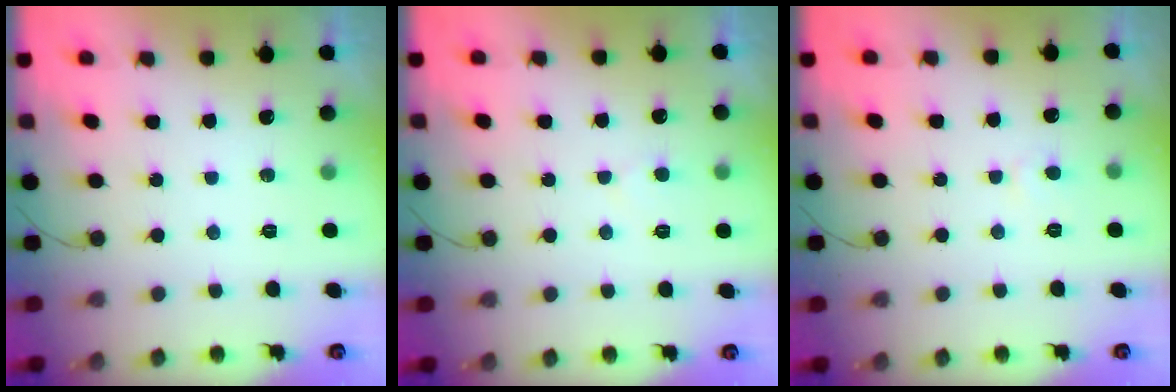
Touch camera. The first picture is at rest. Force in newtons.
{"total": 4.2, "press": 4.2, "slide": 0.4}
{"total": 3.9, "press": 3.9, "slide": 0.3}